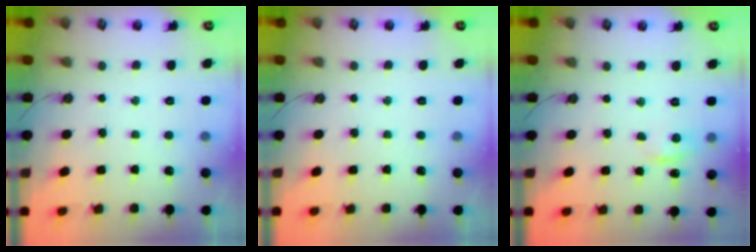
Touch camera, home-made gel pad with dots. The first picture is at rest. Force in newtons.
{"total": 0.0}
{"total": 5.1, "press": 5.0, "slide": 0.7}